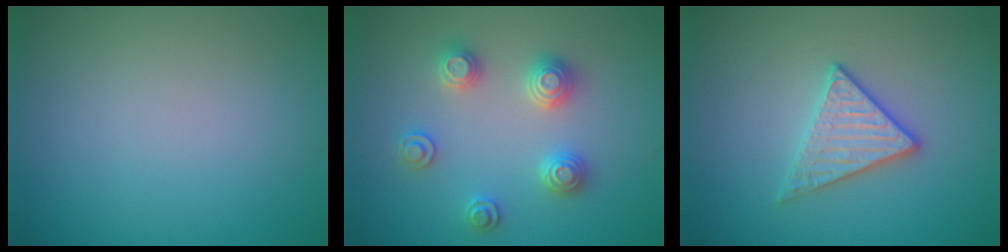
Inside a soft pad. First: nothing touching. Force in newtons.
{"total": 2.9, "press": 2.8, "slide": 0.3}
{"total": 2.8, "press": 2.7, "slide": 0.6}